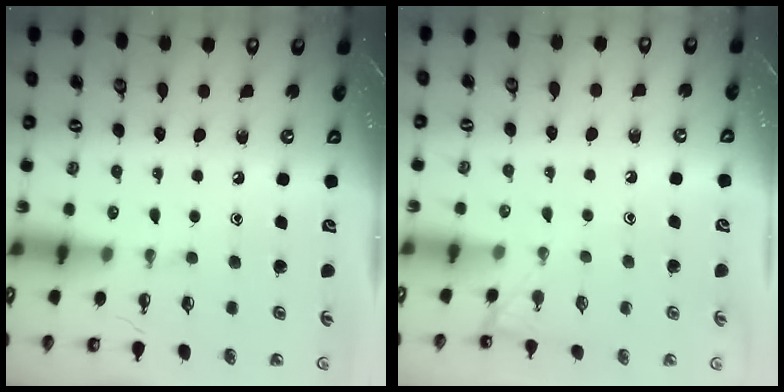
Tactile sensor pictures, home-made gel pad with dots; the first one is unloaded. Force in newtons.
{"total": 2.1, "press": 2.1, "slide": 0.3}